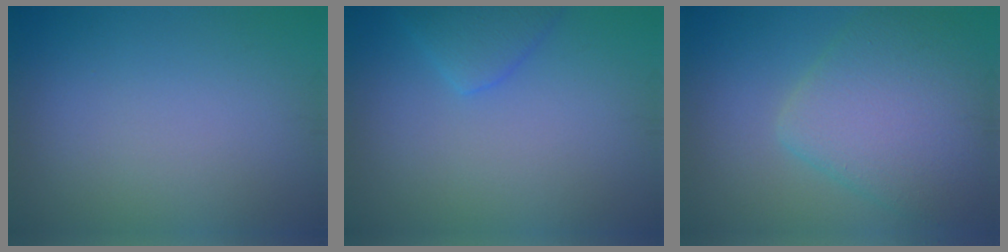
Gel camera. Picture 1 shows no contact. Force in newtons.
{"total": 2.7, "press": 2.7, "slide": 0.2}
{"total": 7.4, "press": 7.4, "slide": 0.3}